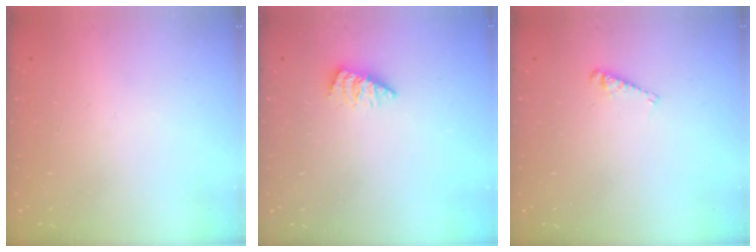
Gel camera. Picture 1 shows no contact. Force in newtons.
{"total": 1.4, "press": 1.3, "slide": 0.2}
{"total": 4.1, "press": 4.0, "slide": 0.3}